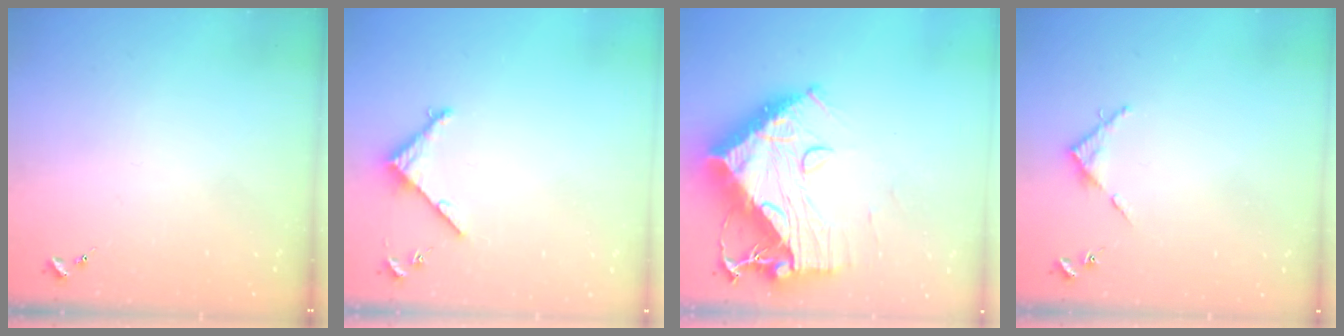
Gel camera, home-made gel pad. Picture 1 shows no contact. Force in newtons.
{"total": 3.6, "press": 3.6, "slide": 0.3}
{"total": 21.2, "press": 21.1, "slide": 2.0}
{"total": 4.7, "press": 4.7, "slide": 0.2}